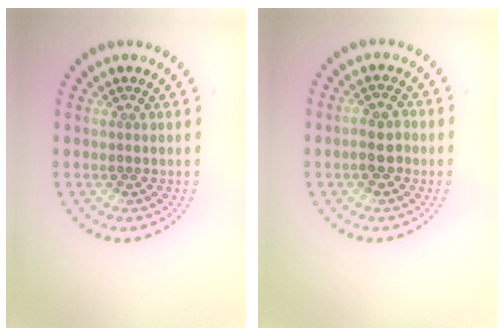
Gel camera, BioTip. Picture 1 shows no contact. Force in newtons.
{"total": 2.4, "press": 2.3, "slide": 0.5}